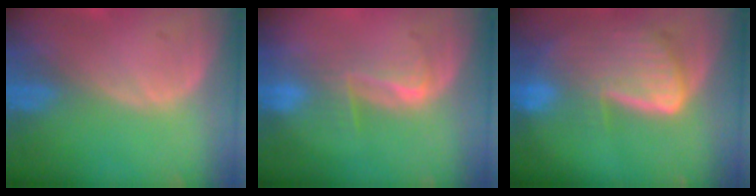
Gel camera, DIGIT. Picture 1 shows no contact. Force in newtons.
{"total": 4.0, "press": 3.7, "slide": 1.6}
{"total": 9.2, "press": 8.1, "slide": 4.5}